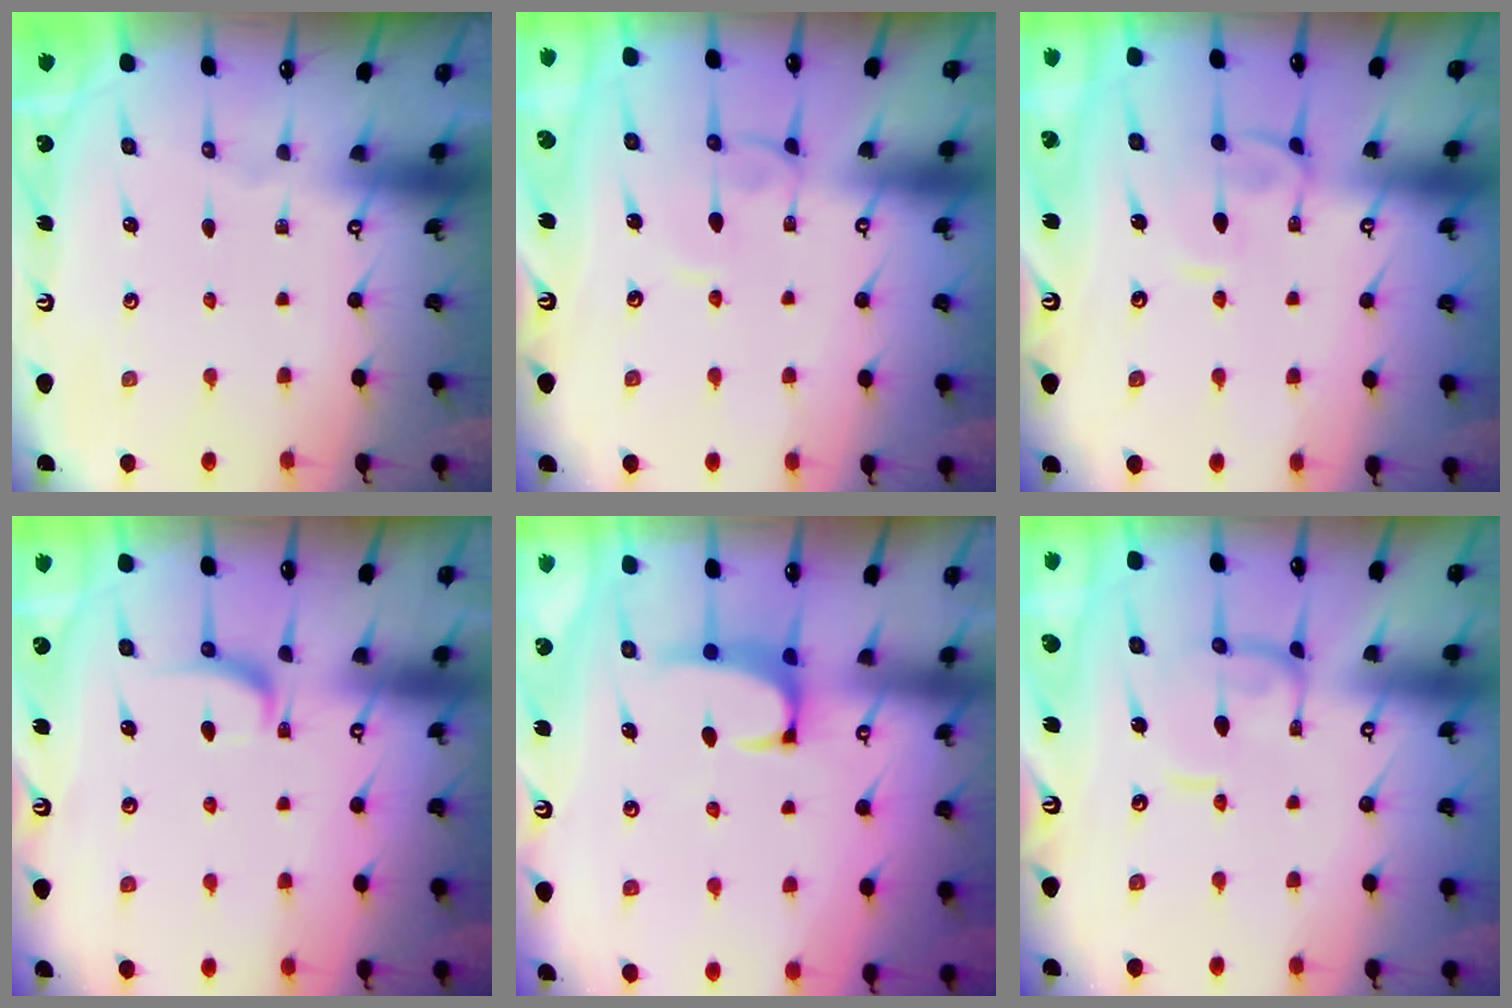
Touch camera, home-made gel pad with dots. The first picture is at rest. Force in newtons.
{"total": 1.6, "press": 1.6, "slide": 0.1}
{"total": 1.2, "press": 1.2, "slide": 0.0}
{"total": 3.0, "press": 2.8, "slide": 1.0}
{"total": 0.7, "press": 0.4, "slide": 0.6}
{"total": 1.7, "press": 1.7, "slide": 0.4}